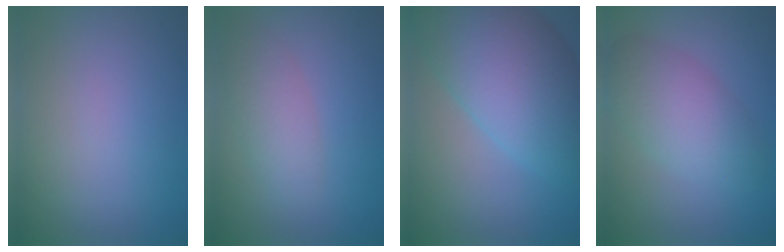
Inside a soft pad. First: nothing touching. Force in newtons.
{"total": 3.0, "press": 3.0, "slide": 0.1}
{"total": 10.1, "press": 10.1, "slide": 0.3}
{"total": 5.0, "press": 5.0, "slide": 0.1}